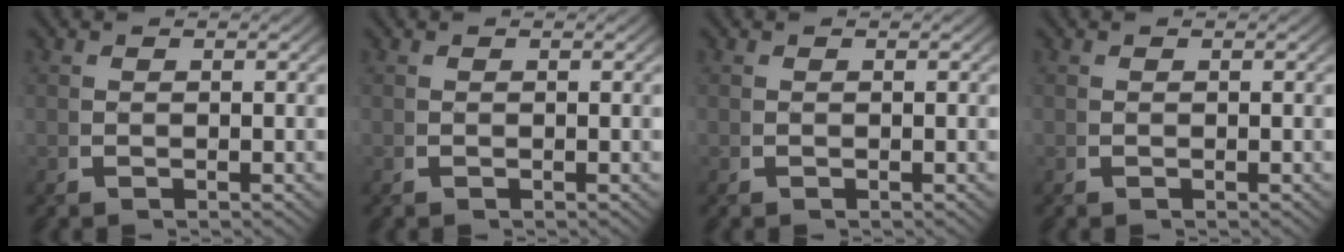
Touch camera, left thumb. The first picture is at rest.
{"total": 0.0}
{"total": 0.0}
{"total": 0.0}